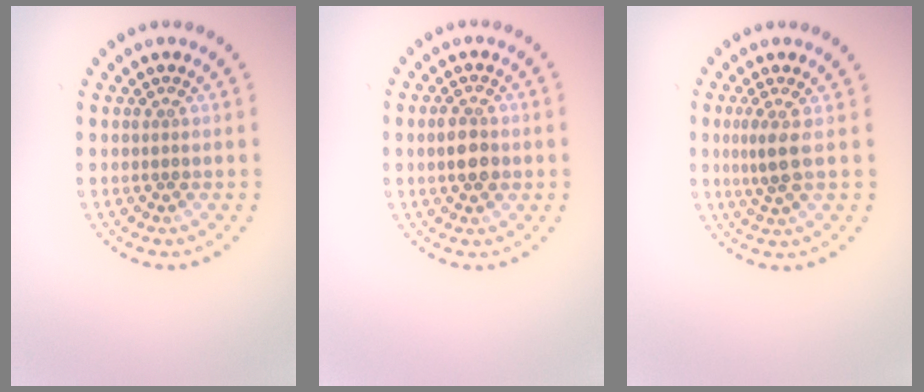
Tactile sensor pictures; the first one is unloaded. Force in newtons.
{"total": 2.7, "press": 2.7, "slide": 0.2}
{"total": 2.2, "press": 1.6, "slide": 1.6}